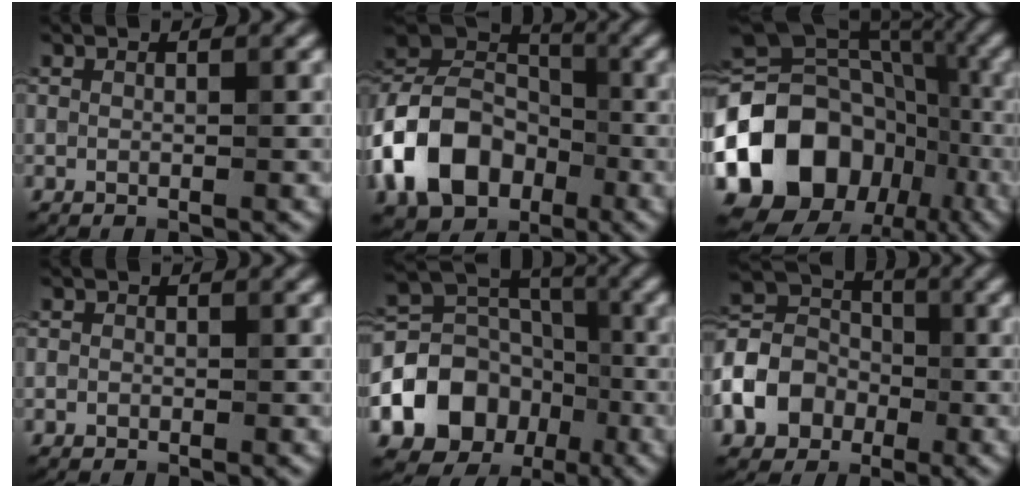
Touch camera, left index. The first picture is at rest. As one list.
[{"total": 10.1, "force": [-3.6, 7.4, 5.8], "torque": [-0.113, 0.012, -0.082]}, {"total": 15.6, "force": [-5.6, 11.9, 8.3], "torque": [-0.170, 0.014, -0.105]}, {"total": 0.7, "force": [-0.1, 0.6, 0.2], "torque": [0.012, 0.006, -0.008]}, {"total": 9.4, "force": [-3.2, 7.5, 4.7], "torque": [-0.094, 0.005, -0.064]}, {"total": 7.6, "force": [-2.4, 6.0, 4.1], "torque": [-0.090, 0.010, -0.056]}]